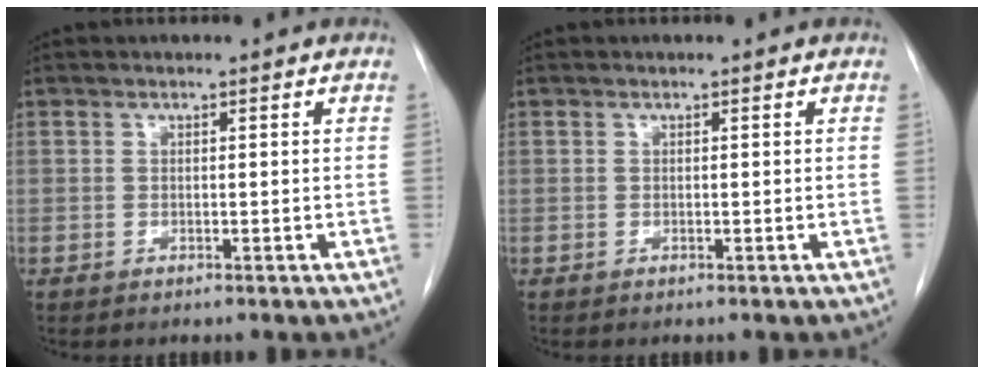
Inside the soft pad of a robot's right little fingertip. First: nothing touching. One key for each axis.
{"total": 0.0}